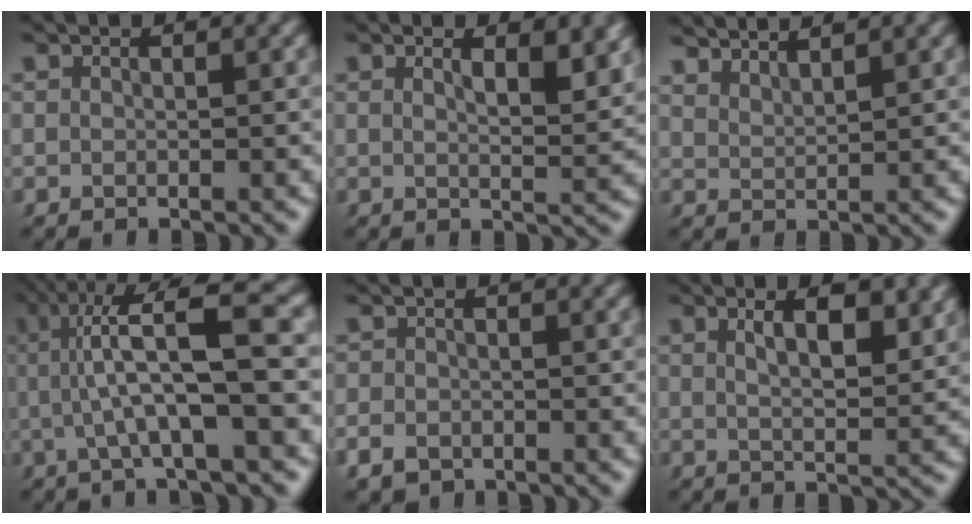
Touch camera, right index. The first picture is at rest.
{"total": 2.4, "force": [1.6, -0.2, 1.8], "torque": [-0.022, -0.006, 0.026]}
{"total": 3.6, "force": [3.6, 0.1, 0.4], "torque": [-0.015, 0.005, 0.064]}
{"total": 9.0, "force": [2.0, 2.5, 8.4], "torque": [-0.125, 0.025, 0.021]}
{"total": 2.3, "force": [-1.4, 1.7, 0.4], "torque": [-0.013, -0.006, -0.026]}
{"total": 3.5, "force": [1.8, 0.9, 2.8], "torque": [-0.041, 0.002, 0.028]}